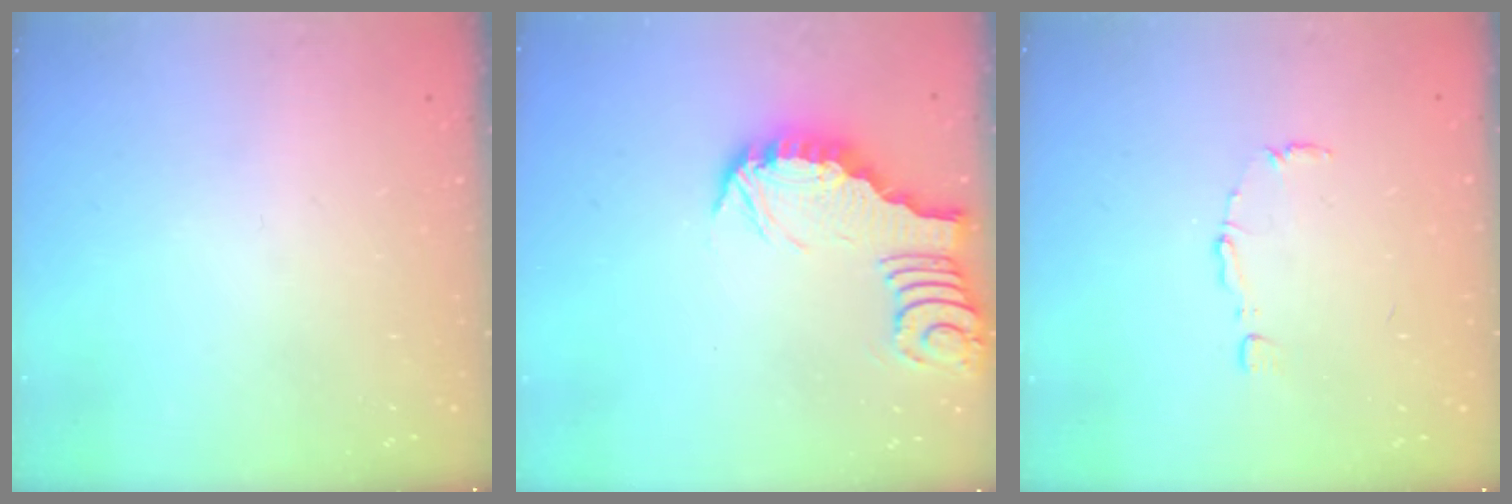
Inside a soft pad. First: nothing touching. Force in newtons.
{"total": 3.1, "press": 3.1, "slide": 0.3}
{"total": 5.8, "press": 5.8, "slide": 0.5}